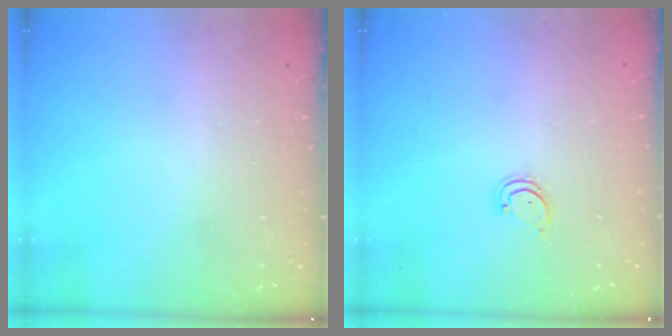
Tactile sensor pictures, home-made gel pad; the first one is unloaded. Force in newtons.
{"total": 1.9, "press": 1.9, "slide": 0.2}